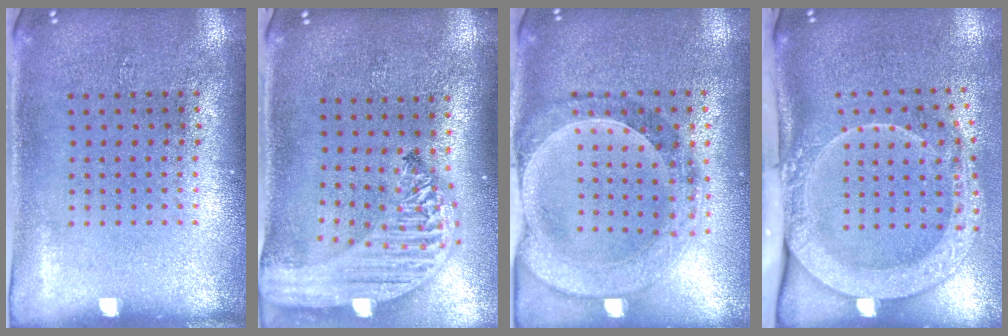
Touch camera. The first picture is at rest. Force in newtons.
{"total": 2.9, "press": 2.2, "slide": 1.8}
{"total": 1.5, "press": 1.5, "slide": 0.3}
{"total": 2.9, "press": 2.1, "slide": 2.0}